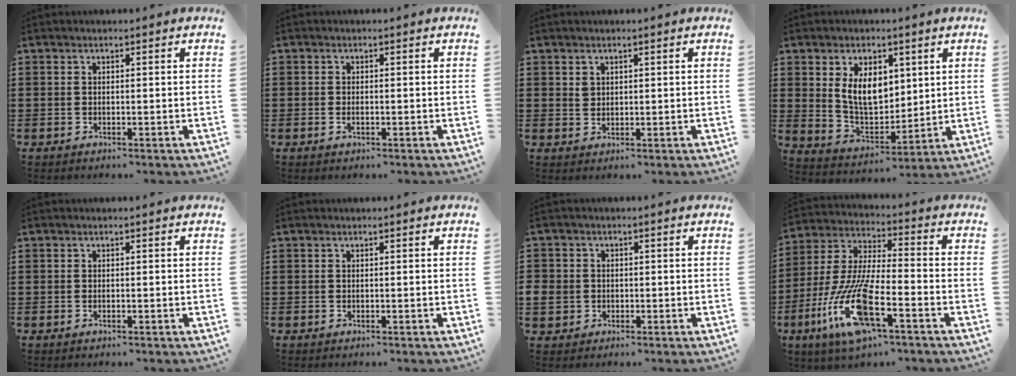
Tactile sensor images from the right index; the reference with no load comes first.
{"total": 0.7, "force": [-0.1, 0.3, 0.7], "torque": [-0.014, -0.002, -0.002]}
{"total": 1.3, "force": [0.8, 0.9, 0.4], "torque": [-0.009, 0.002, 0.016]}
{"total": 7.8, "force": [2.5, 4.9, 5.5], "torque": [-0.123, 0.009, 0.045]}
{"total": 0.0}
{"total": 0.0}
{"total": 2.6, "force": [-0.8, 2.4, 0.7], "torque": [-0.028, 0.000, -0.021]}
{"total": 13.2, "force": [-7.3, 2.8, 10.7], "torque": [-0.243, -0.010, -0.140]}